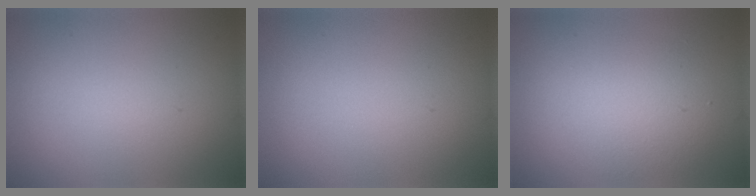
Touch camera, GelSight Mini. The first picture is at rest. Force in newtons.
{"total": 0.0}
{"total": 3.7, "press": 3.7, "slide": 0.2}